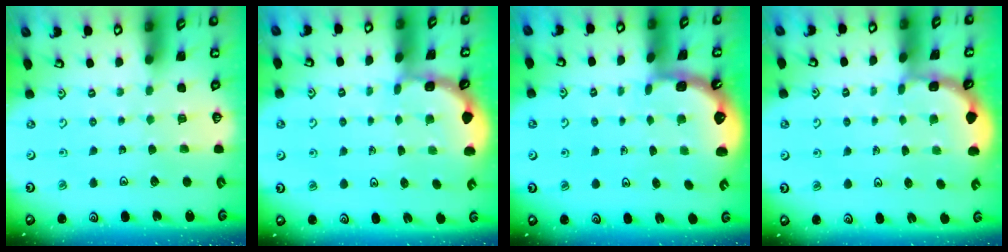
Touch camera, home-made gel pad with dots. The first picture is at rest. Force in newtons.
{"total": 1.8, "press": 1.8, "slide": 0.3}
{"total": 1.3, "press": 1.3, "slide": 0.1}
{"total": 2.1, "press": 2.1, "slide": 0.2}